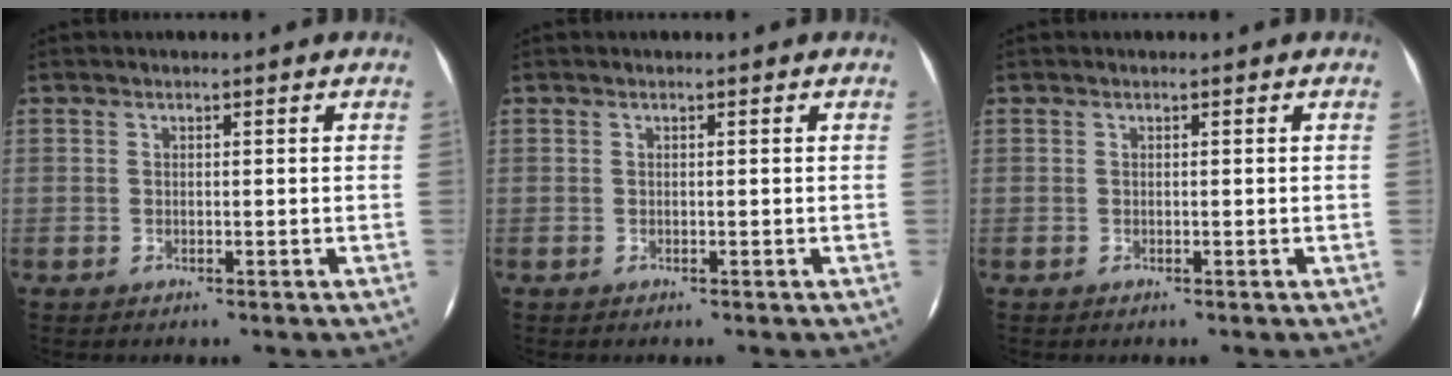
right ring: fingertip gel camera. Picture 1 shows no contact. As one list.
[{"total": 0.0}, {"total": 0.0}]